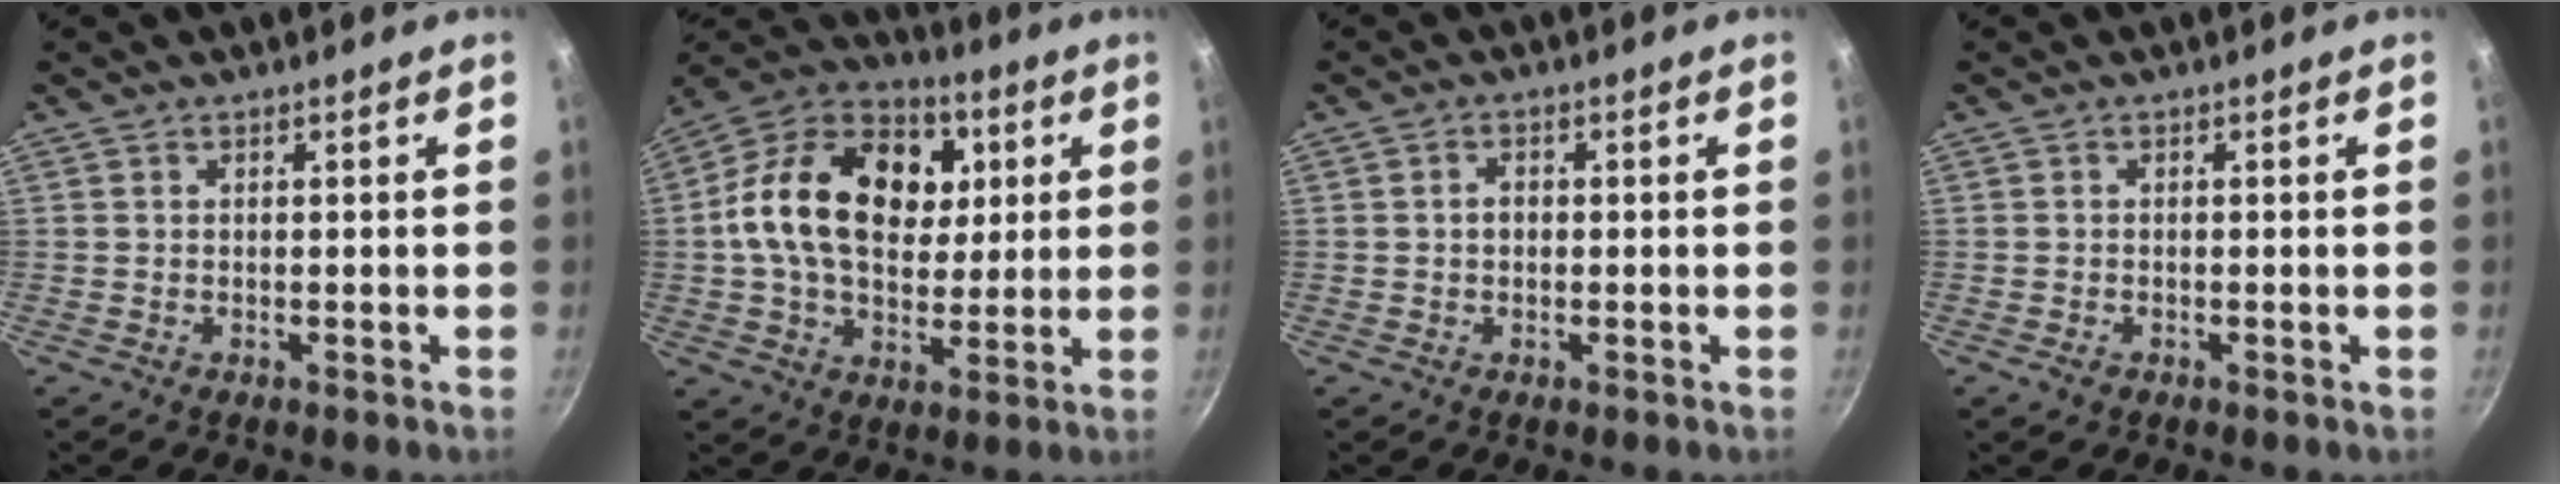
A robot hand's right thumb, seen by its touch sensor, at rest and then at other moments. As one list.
[{"total": 23.1, "force": [4.3, 16.2, 15.9], "torque": [-0.241, 0.015, 0.058]}, {"total": 2.0, "force": [0.0, 1.5, 1.3], "torque": [-0.016, 0.009, -0.001]}, {"total": 1.3, "force": [-0.6, 0.7, 0.9], "torque": [-0.018, 0.002, -0.013]}]